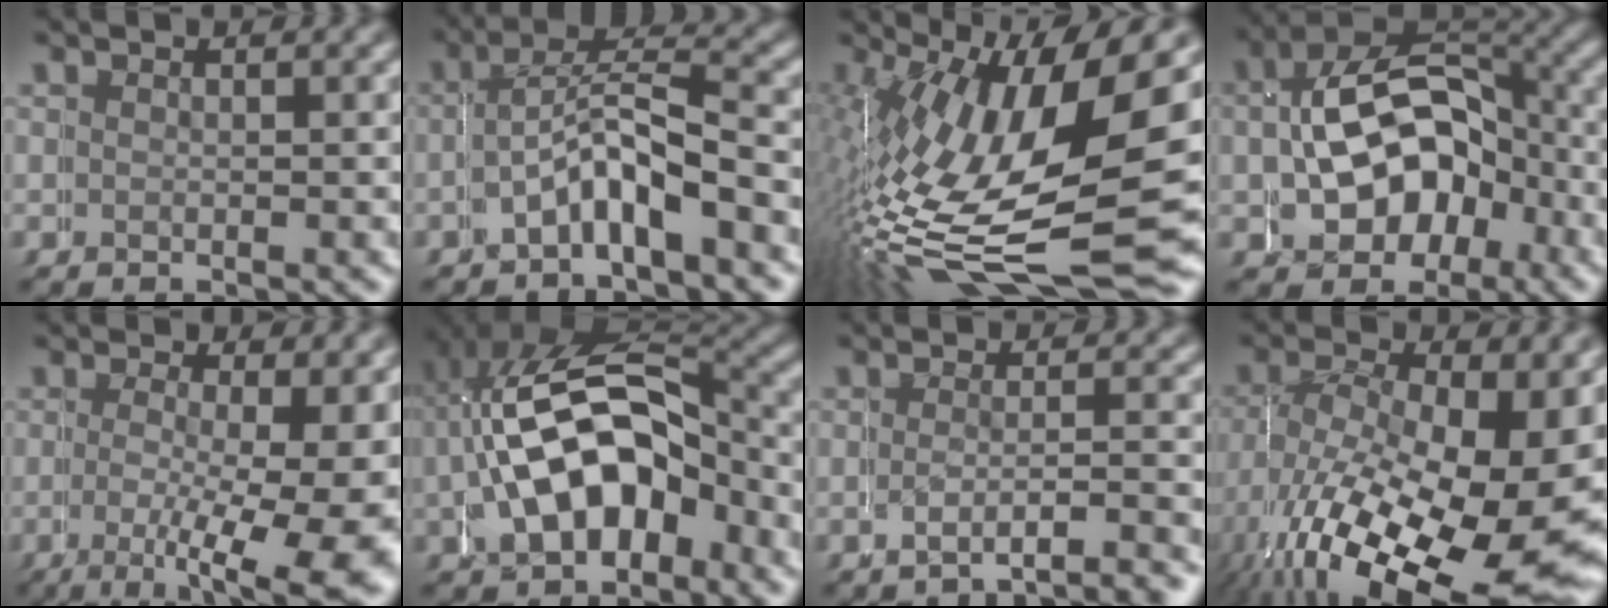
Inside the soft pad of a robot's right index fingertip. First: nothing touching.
{"total": 2.9, "force": [-1.6, 2.1, 1.3], "torque": [-0.040, -0.010, -0.025]}
{"total": 12.7, "force": [-1.7, 6.0, 11.1], "torque": [-0.179, -0.023, -0.007]}
{"total": 8.9, "force": [-0.5, 7.7, 4.4], "torque": [-0.095, -0.032, 0.003]}
{"total": 6.5, "force": [-1.3, 1.6, 6.2], "torque": [-0.083, -0.019, -0.009]}
{"total": 10.7, "force": [-0.8, 8.1, 6.9], "torque": [-0.153, -0.023, -0.003]}
{"total": 3.2, "force": [-3.0, -0.6, 1.0], "torque": [-0.012, -0.007, -0.048]}
{"total": 13.9, "force": [-3.7, 7.7, 11.0], "torque": [-0.199, -0.065, -0.019]}